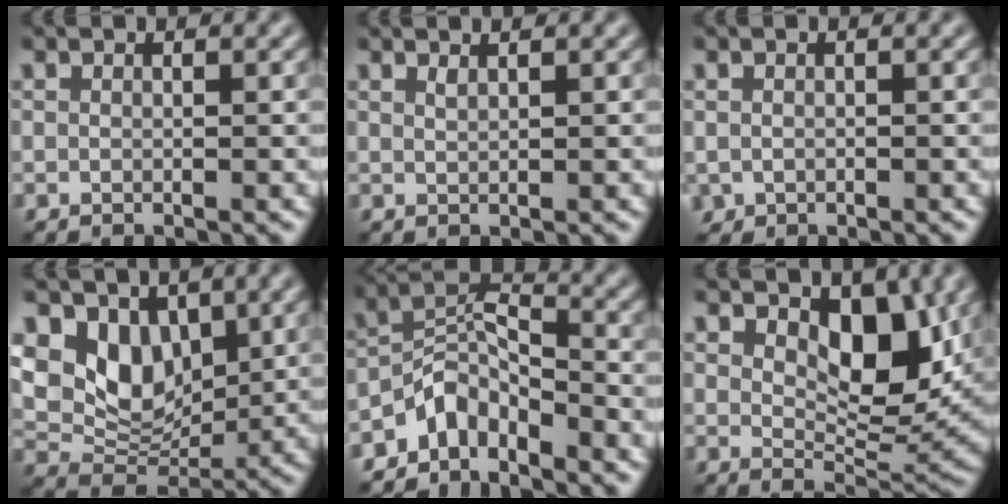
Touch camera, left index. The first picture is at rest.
{"total": 0.8, "force": [0.6, 0.2, 0.5], "torque": [-0.003, 0.001, 0.010]}
{"total": 0.8, "force": [-0.3, 0.7, 0.1], "torque": [0.000, -0.006, -0.005]}
{"total": 6.9, "force": [2.4, 4.9, 4.3], "torque": [-0.077, -0.016, 0.038]}
{"total": 4.3, "force": [-3.4, 1.8, 2.0], "torque": [-0.026, 0.013, -0.075]}
{"total": 6.5, "force": [2.2, 3.4, 5.0], "torque": [-0.074, -0.014, 0.035]}